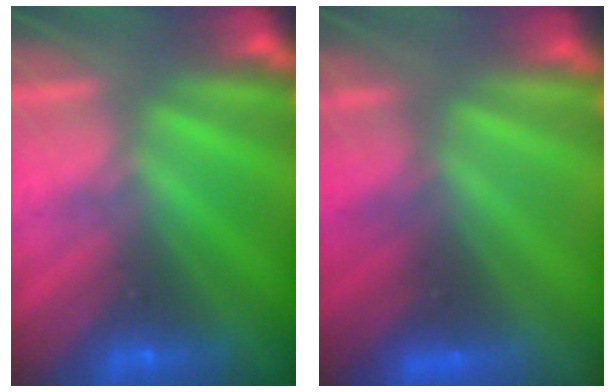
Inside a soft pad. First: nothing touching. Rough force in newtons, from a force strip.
{"total": 3.7}